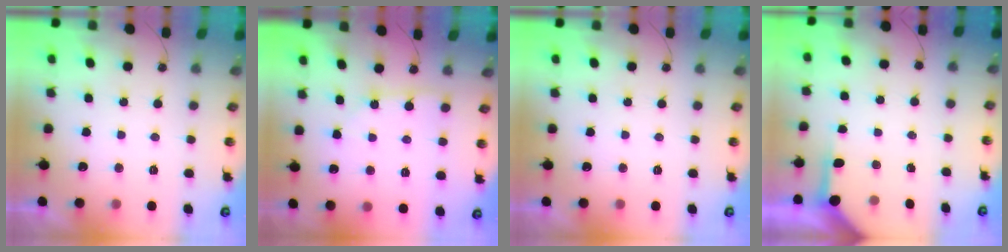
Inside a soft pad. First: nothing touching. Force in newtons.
{"total": 3.3, "press": 3.3, "slide": 0.3}
{"total": 0.0}
{"total": 3.9, "press": 3.8, "slide": 0.4}